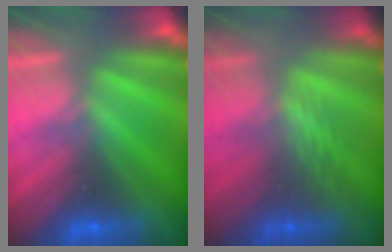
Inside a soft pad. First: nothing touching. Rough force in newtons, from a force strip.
{"total": 2.4}